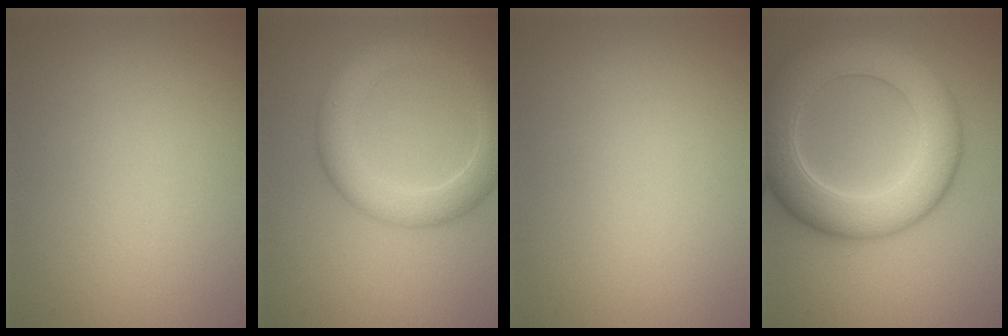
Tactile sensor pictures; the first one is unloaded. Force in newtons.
{"total": 4.9, "press": 4.9, "slide": 0.3}
{"total": 0.0}
{"total": 9.1, "press": 9.1, "slide": 0.0}